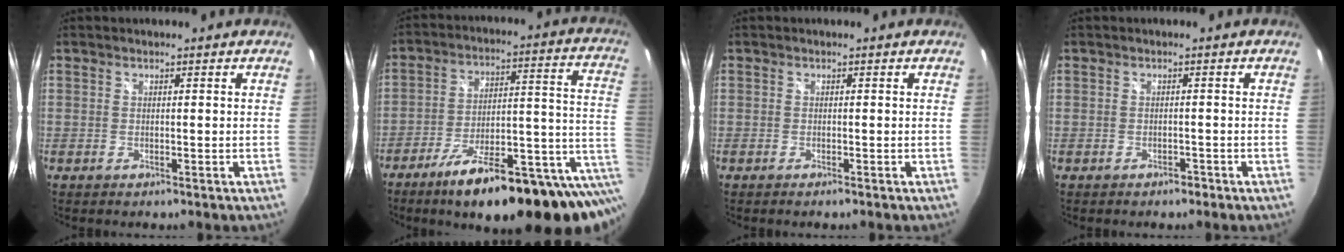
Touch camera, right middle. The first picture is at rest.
{"total": 24.1, "force": [-11.1, 6.5, 20.3], "torque": [-0.266, -0.021, -0.154]}
{"total": 0.8, "force": [-0.7, 0.0, 0.5], "torque": [-0.008, -0.002, -0.013]}
{"total": 1.4, "force": [-1.1, 0.7, 0.4], "torque": [-0.008, -0.001, -0.015]}